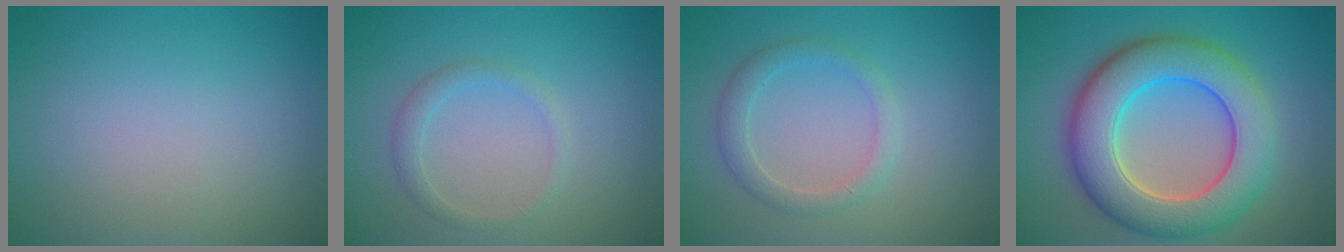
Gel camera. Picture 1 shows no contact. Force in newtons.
{"total": 1.5, "press": 1.5, "slide": 0.1}
{"total": 2.2, "press": 2.2, "slide": 0.0}
{"total": 9.5, "press": 9.5, "slide": 0.3}